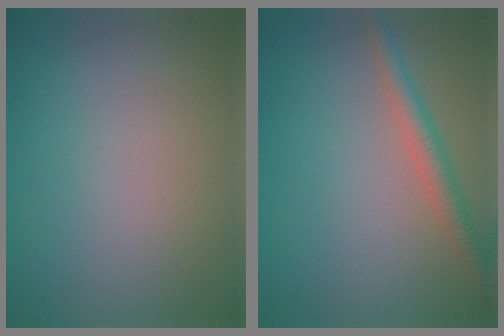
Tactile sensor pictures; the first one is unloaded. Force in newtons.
{"total": 2.9, "press": 2.9, "slide": 0.2}